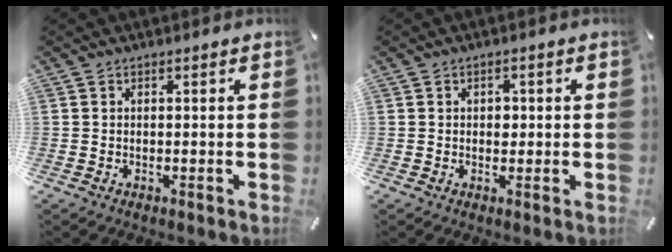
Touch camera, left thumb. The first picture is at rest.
{"total": 2.1, "force": [0.1, 1.7, 1.3], "torque": [-0.011, 0.000, -0.006]}